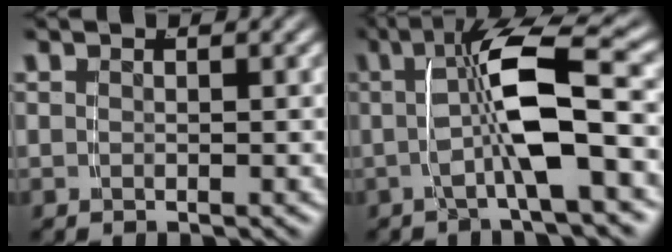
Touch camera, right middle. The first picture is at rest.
{"total": 6.7, "force": [0.3, 1.4, 6.6], "torque": [-0.109, 0.010, 0.008]}